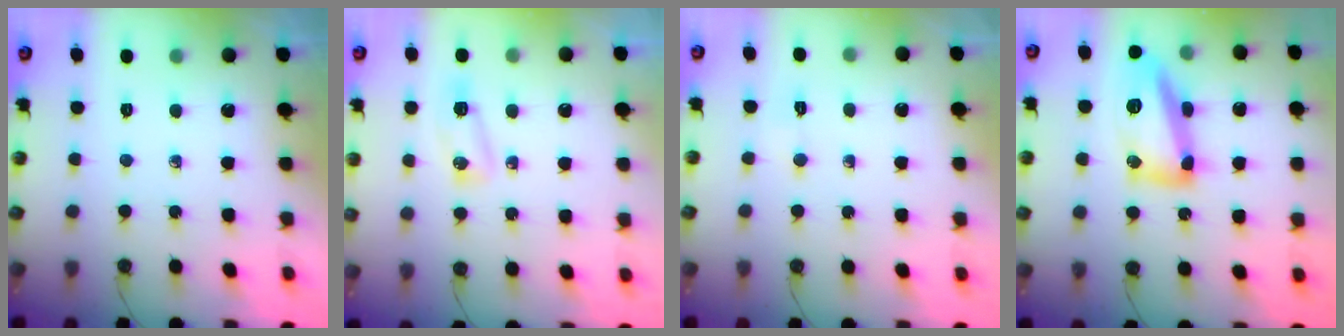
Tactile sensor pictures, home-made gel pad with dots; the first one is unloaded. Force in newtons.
{"total": 5.4, "press": 5.3, "slide": 0.5}
{"total": 2.8, "press": 2.8, "slide": 0.4}
{"total": 14.7, "press": 14.6, "slide": 1.0}